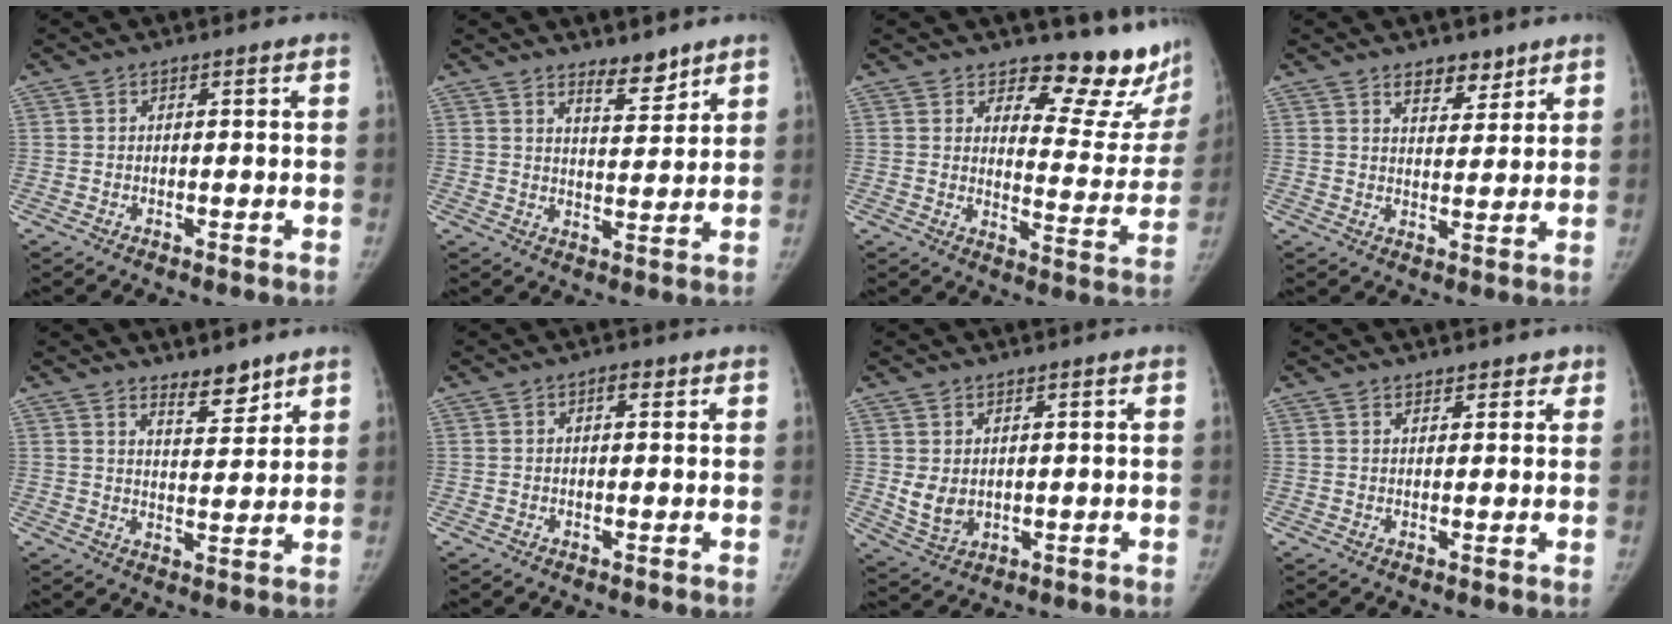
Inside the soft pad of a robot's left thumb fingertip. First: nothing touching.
{"total": 5.1, "force": [4.2, 1.6, 2.3], "torque": [-0.019, -0.038, 0.069]}
{"total": 15.8, "force": [14.1, 5.2, 4.8], "torque": [-0.001, -0.151, 0.164]}
{"total": 5.1, "force": [3.7, 2.6, 2.3], "torque": [-0.010, -0.027, 0.062]}
{"total": 5.5, "force": [4.5, 1.8, 2.5], "torque": [-0.019, -0.040, 0.073]}
{"total": 1.4, "force": [0.6, 0.6, 1.1], "torque": [-0.014, 0.002, 0.006]}
{"total": 4.7, "force": [0.8, 3.4, 3.1], "torque": [-0.046, -0.014, 0.030]}
{"total": 2.6, "force": [2.1, 1.4, 0.5], "torque": [0.023, -0.008, 0.022]}